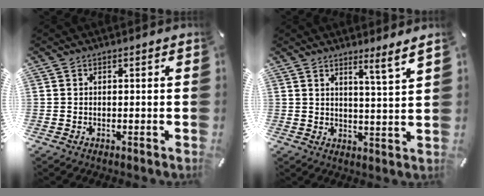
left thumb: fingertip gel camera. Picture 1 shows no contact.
{"total": 5.6, "force": [4.5, -0.8, 3.3], "torque": [-0.050, -0.035, 0.071]}